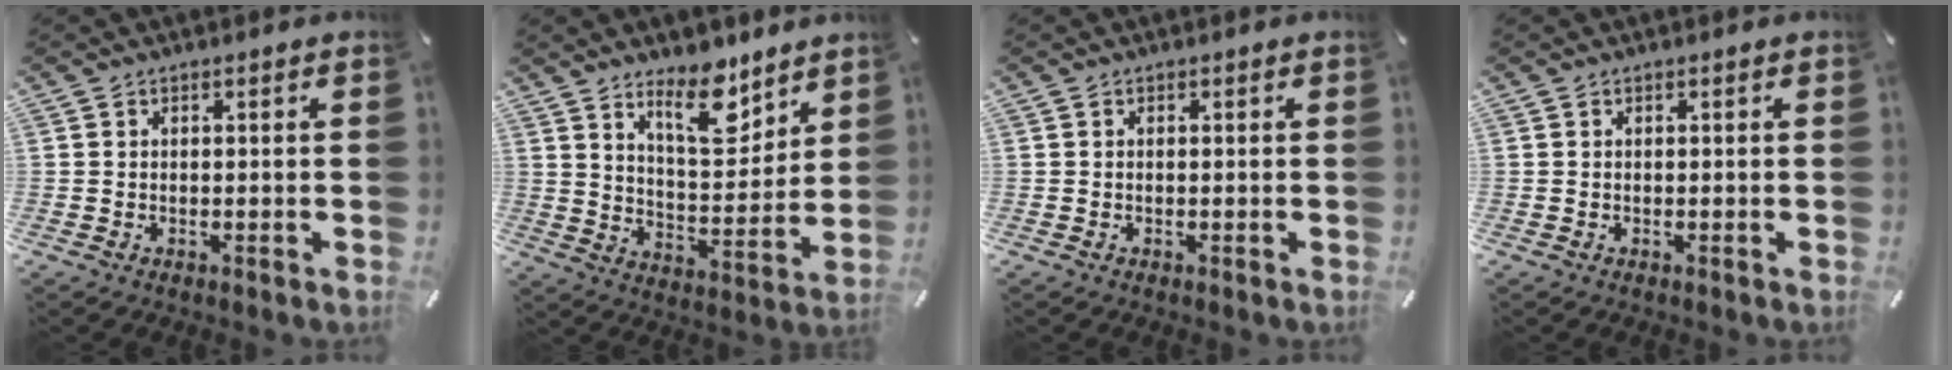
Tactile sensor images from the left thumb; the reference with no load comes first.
{"total": 13.1, "force": [9.5, 5.4, 7.3], "torque": [-0.106, -0.062, 0.163]}
{"total": 0.0}
{"total": 0.0}